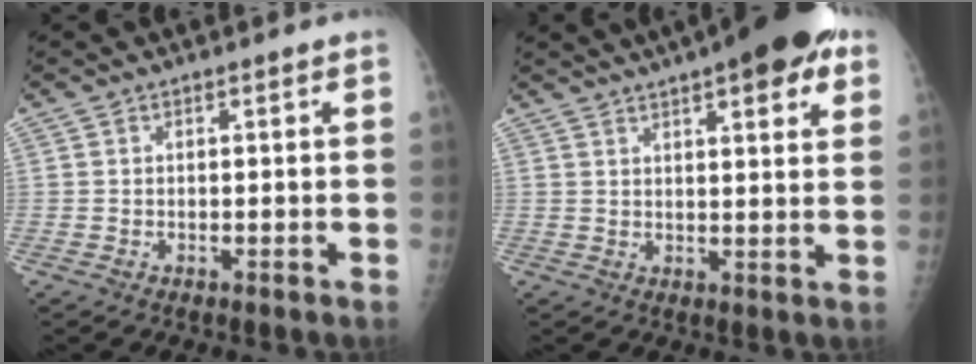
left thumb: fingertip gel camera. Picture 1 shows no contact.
{"total": 14.0, "force": [7.9, 4.1, 10.8], "torque": [-0.122, -0.010, 0.103]}